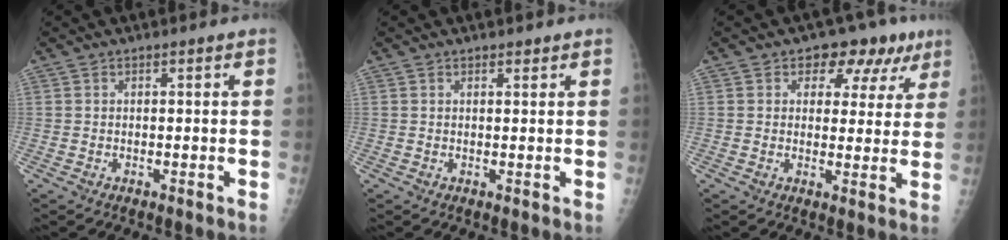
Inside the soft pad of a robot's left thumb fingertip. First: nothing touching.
{"total": 0.9, "force": [0.7, 0.4, 0.3], "torque": [-0.001, -0.005, 0.009]}
{"total": 9.4, "force": [4.9, 6.5, 4.7], "torque": [-0.002, -0.009, 0.054]}